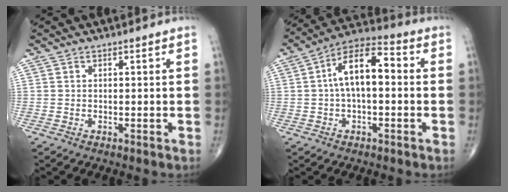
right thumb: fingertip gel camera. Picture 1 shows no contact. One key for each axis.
{"total": 11.3, "fx": 0.7, "fy": 5.4, "fz": 9.9, "tx": -0.164, "ty": 0.038, "tz": 0.000}